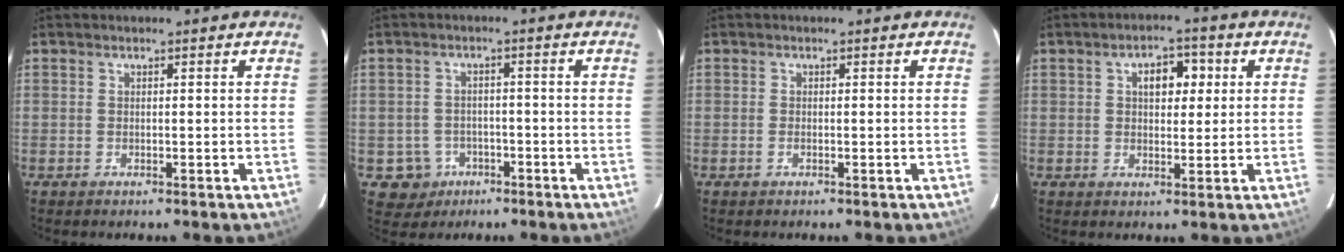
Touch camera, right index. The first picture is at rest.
{"total": 4.9, "force": [-1.9, 4.5, 0.2], "torque": [0.000, 0.012, -0.024]}
{"total": 0.5, "force": [-0.3, 0.1, 0.4], "torque": [-0.011, 0.000, -0.004]}
{"total": 5.4, "force": [1.6, 2.8, 4.4], "torque": [-0.067, 0.018, 0.024]}